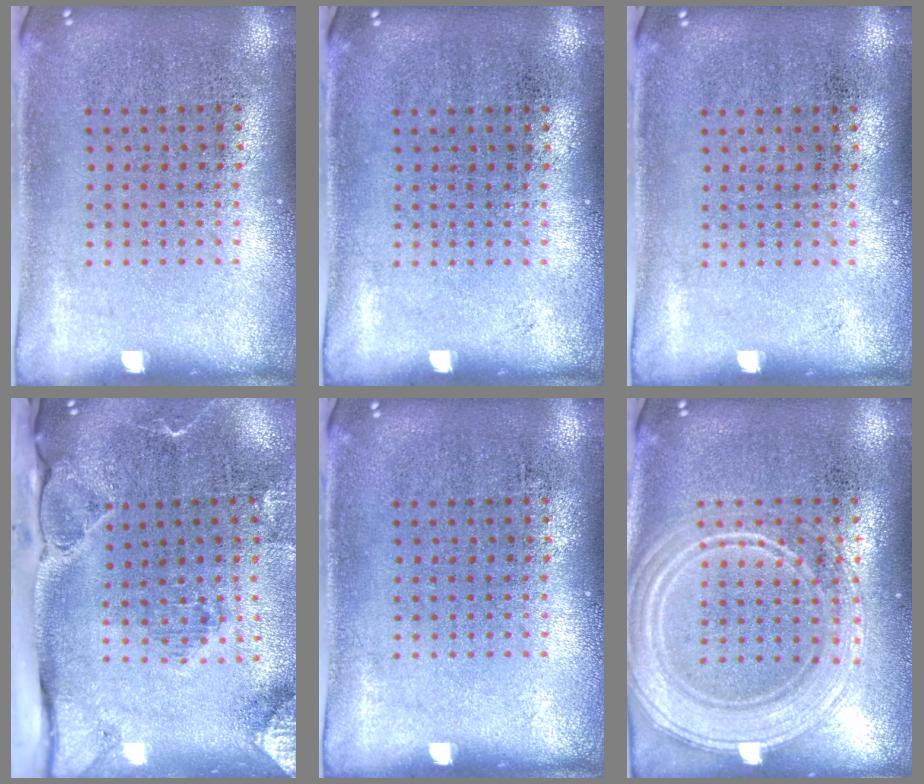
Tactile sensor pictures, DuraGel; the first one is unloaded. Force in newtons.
{"total": 0.0}
{"total": 0.0}
{"total": 3.0, "press": 2.3, "slide": 2.0}
{"total": 0.0}
{"total": 2.5, "press": 2.5, "slide": 0.4}